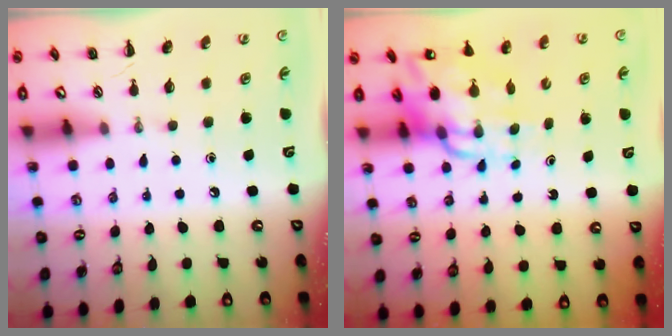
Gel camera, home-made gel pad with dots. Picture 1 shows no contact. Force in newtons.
{"total": 13.4, "press": 12.8, "slide": 4.1}